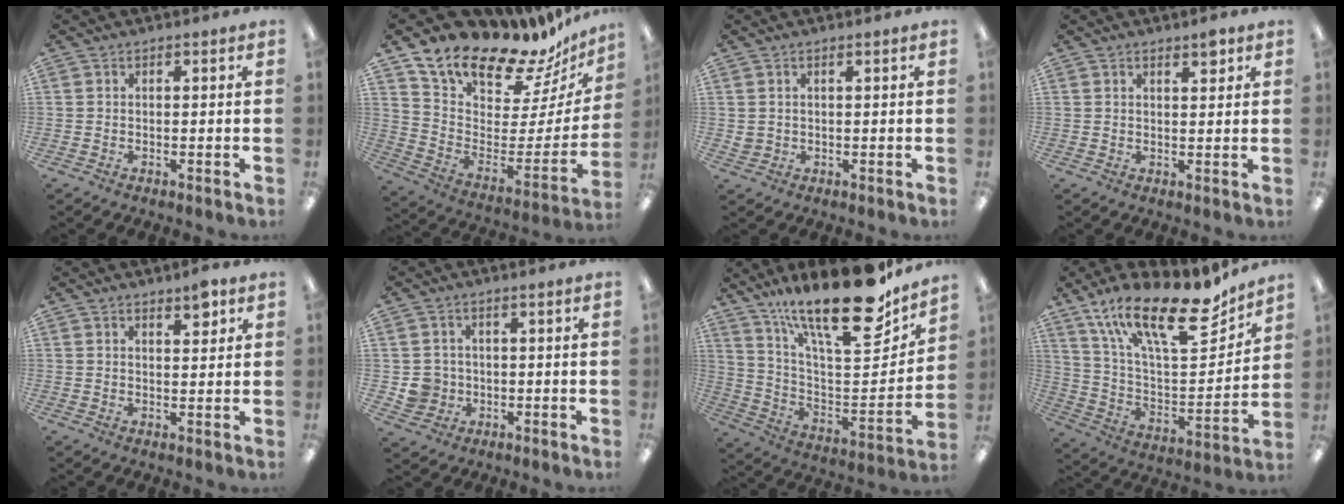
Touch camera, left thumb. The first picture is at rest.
{"total": 16.9, "force": [15.2, 5.6, 4.7], "torque": [-0.078, -0.142, 0.266]}
{"total": 1.8, "force": [1.0, 1.3, 0.5], "torque": [-0.013, 0.003, 0.018]}
{"total": 2.8, "force": [2.0, 1.0, 1.6], "torque": [-0.017, -0.006, 0.032]}
{"total": 3.9, "force": [2.9, 1.4, 2.2], "torque": [-0.024, -0.014, 0.046]}
{"total": 5.0, "force": [-0.2, 4.9, 0.9], "torque": [-0.025, 0.009, -0.001]}
{"total": 23.9, "force": [18.0, 6.3, 14.4], "torque": [-0.218, -0.126, 0.299]}
{"total": 22.3, "force": [15.9, 7.2, 14.0], "torque": [-0.237, -0.100, 0.273]}